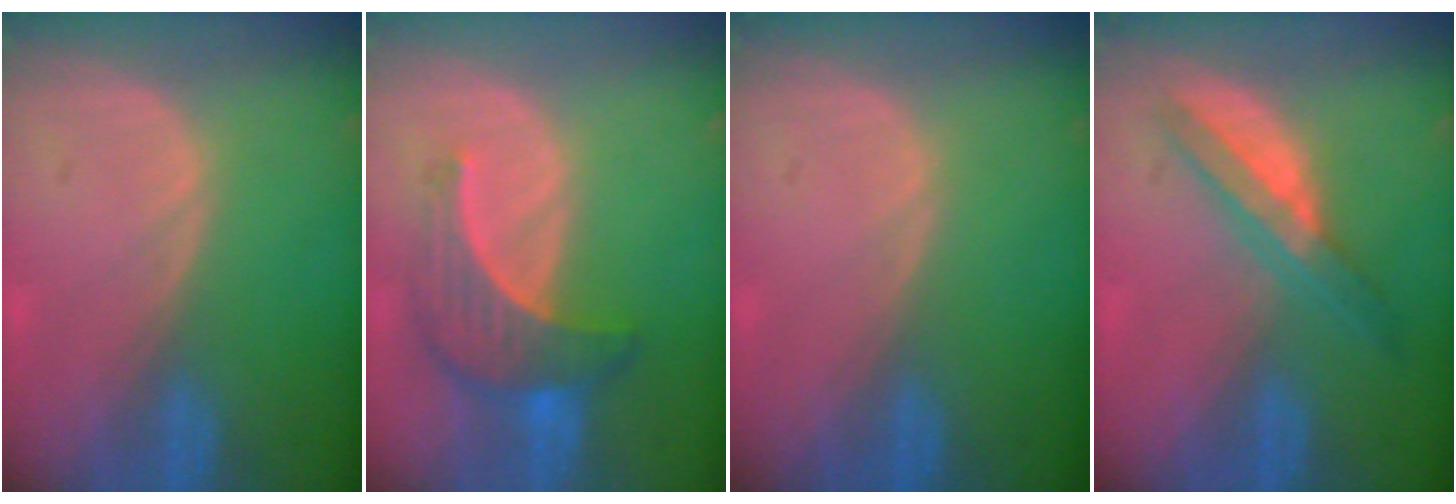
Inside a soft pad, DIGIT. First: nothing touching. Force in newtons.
{"total": 7.1, "press": 6.8, "slide": 2.2}
{"total": 0.0}
{"total": 5.6, "press": 5.2, "slide": 1.9}